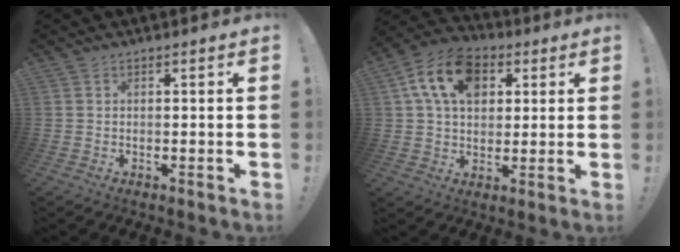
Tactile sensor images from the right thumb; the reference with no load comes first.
{"total": 14.9, "force": [5.7, 10.5, 9.0], "torque": [-0.150, -0.001, 0.109]}